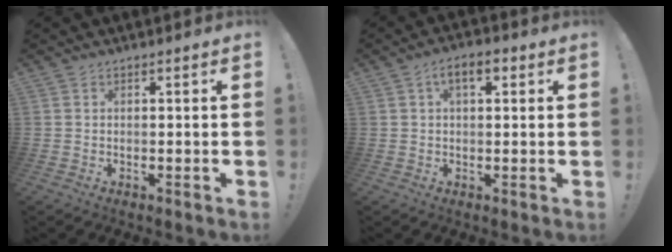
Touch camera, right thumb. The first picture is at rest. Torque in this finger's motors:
{"motor_torque": [0.66, 0.87, 1.06, 0.01, 0.04]}